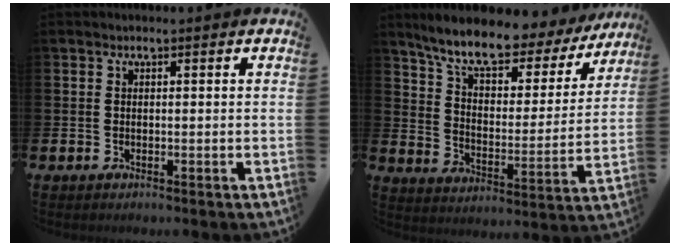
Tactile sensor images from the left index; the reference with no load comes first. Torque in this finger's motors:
{"motor_torque": [1.10, -1.04, 1.05, 0.21]}